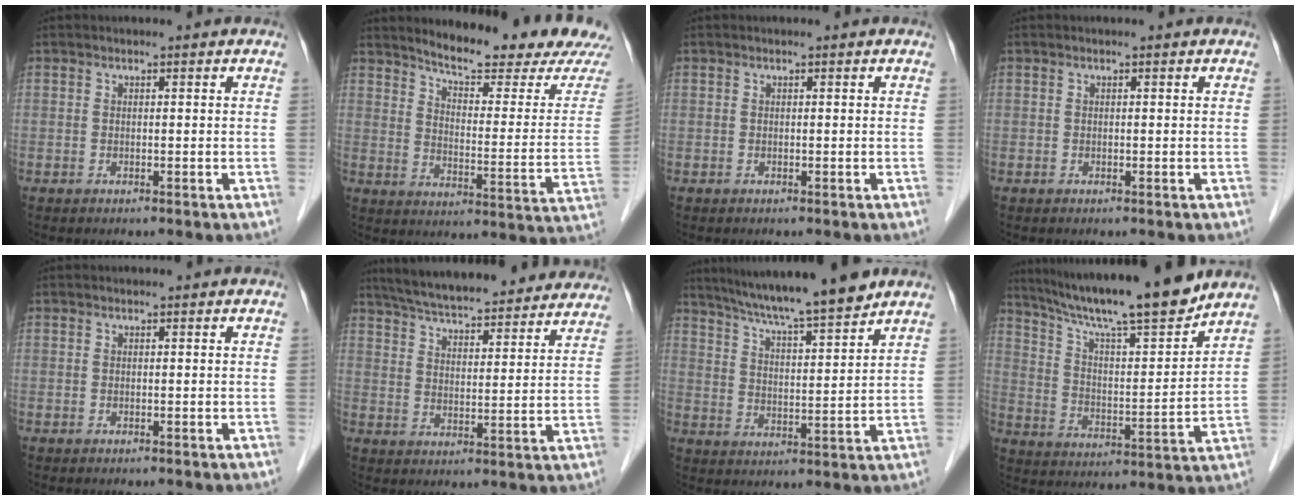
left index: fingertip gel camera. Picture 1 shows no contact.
{"total": 17.4, "force": [16.2, 0.6, 6.2], "torque": [-0.091, -0.077, 0.206]}
{"total": 0.0}
{"total": 0.0}
{"total": 0.0}
{"total": 26.2, "force": [23.6, 4.6, 10.4], "torque": [-0.168, 0.003, 0.312]}
{"total": 13.8, "force": [12.0, -0.2, 6.8], "torque": [-0.113, 0.008, 0.187]}
{"total": 17.9, "force": [15.6, 0.3, 8.9], "torque": [-0.149, 0.000, 0.252]}